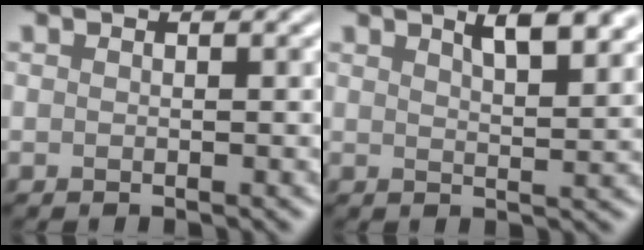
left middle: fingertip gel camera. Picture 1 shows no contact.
{"total": 5.6, "force": [3.6, 1.9, 3.9], "torque": [-0.028, 0.025, 0.037]}